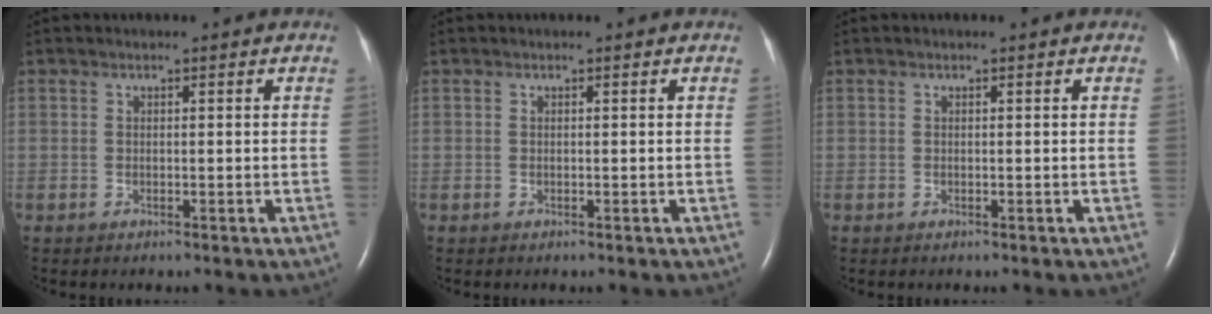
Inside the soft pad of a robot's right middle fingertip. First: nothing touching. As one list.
[{"total": 0.0}, {"total": 0.0}]